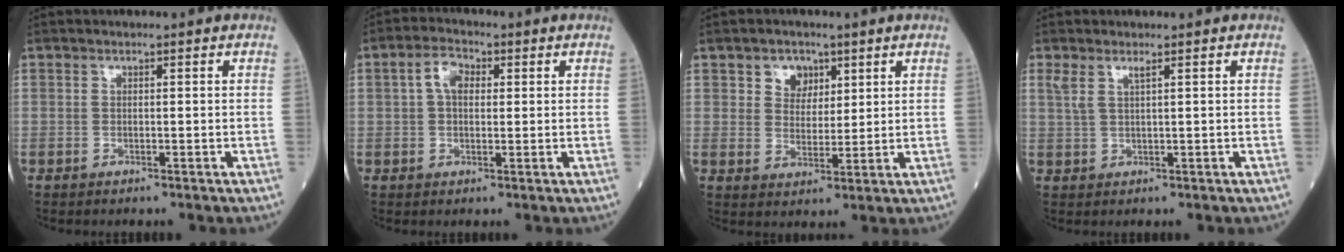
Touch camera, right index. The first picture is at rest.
{"total": 4.2, "force": [1.0, 2.5, 3.3], "torque": [-0.066, 0.016, 0.017]}
{"total": 4.4, "force": [2.3, 3.4, 1.7], "torque": [-0.025, 0.007, 0.041]}
{"total": 2.3, "force": [1.4, 0.2, 1.8], "torque": [-0.049, 0.010, 0.035]}